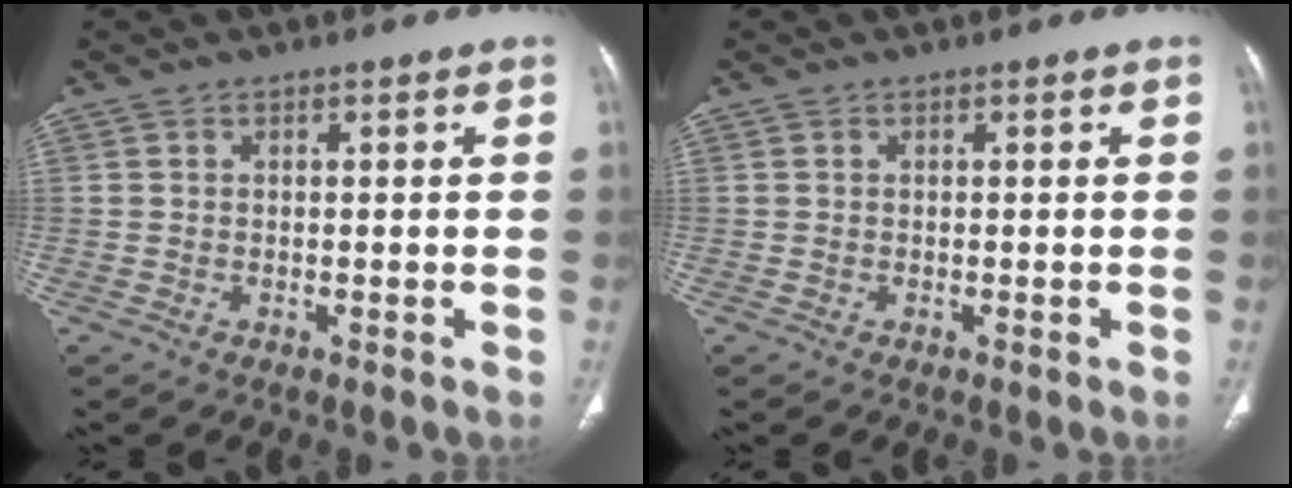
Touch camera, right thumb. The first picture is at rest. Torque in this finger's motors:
{"motor_torque": [0.00, 0.00, -0.02, -0.03, 0.00]}